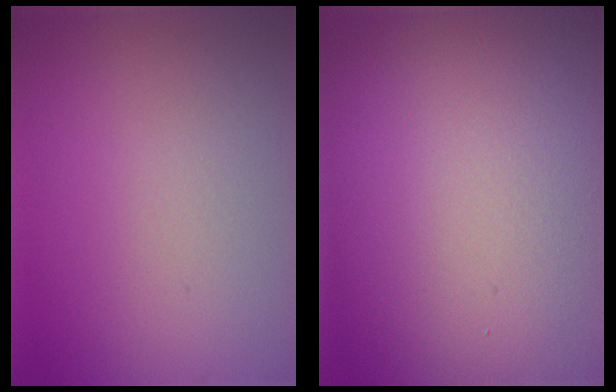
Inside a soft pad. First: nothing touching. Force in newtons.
{"total": 22.6, "press": 22.5, "slide": 0.6}